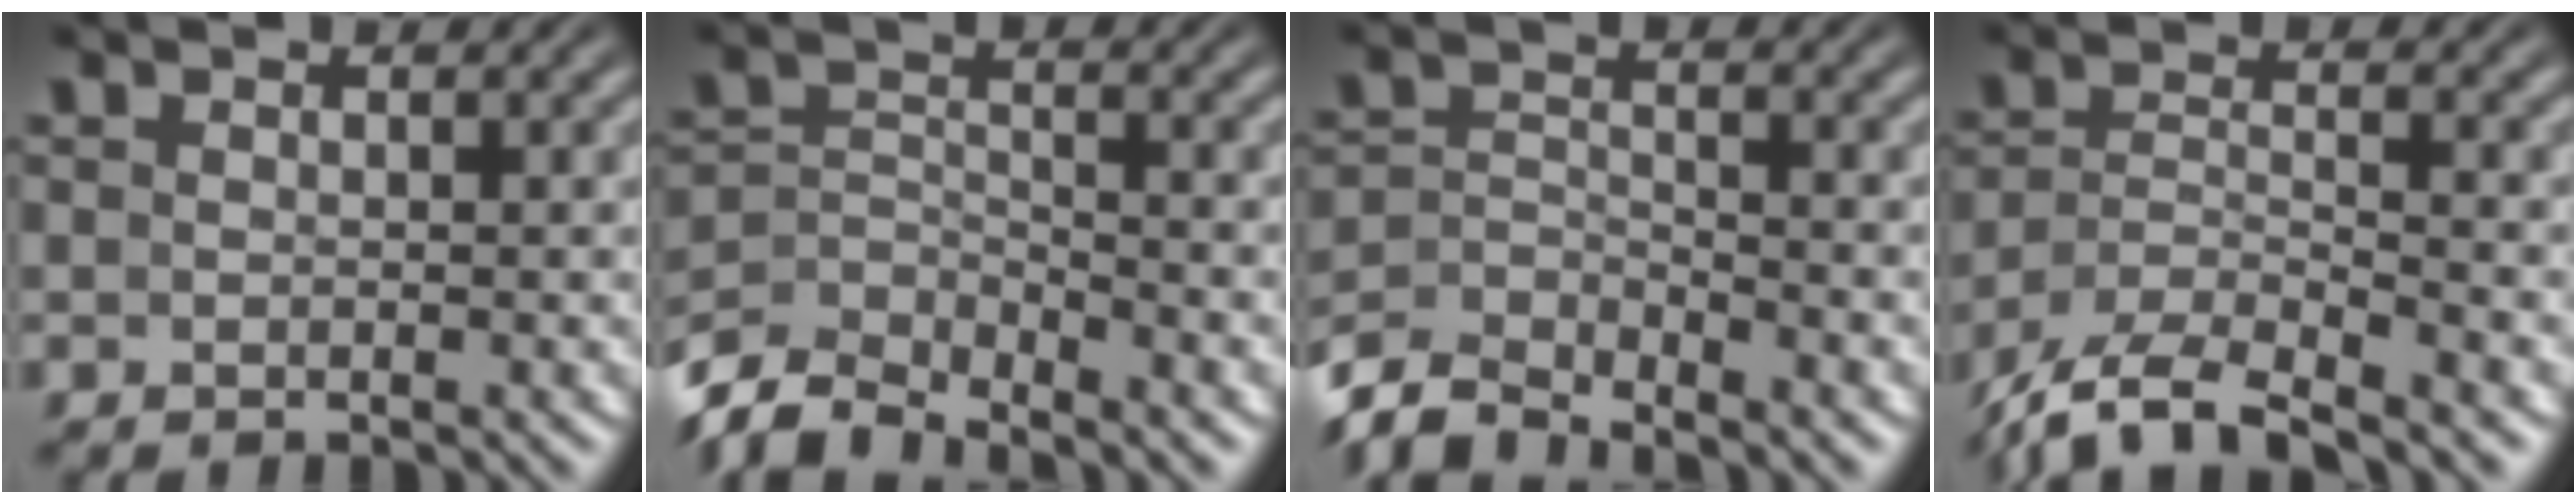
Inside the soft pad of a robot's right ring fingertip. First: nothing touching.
{"total": 6.3, "force": [-4.4, 3.7, 2.7], "torque": [-0.072, -0.041, -0.060]}
{"total": 5.6, "force": [-4.2, 2.9, 2.3], "torque": [-0.058, -0.031, -0.062]}
{"total": 8.3, "force": [-5.9, 4.6, 3.7], "torque": [-0.080, -0.026, -0.091]}